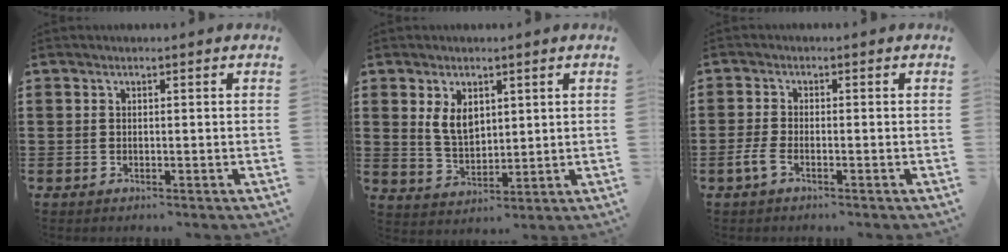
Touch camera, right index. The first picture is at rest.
{"total": 5.1, "force": [2.0, 3.2, 3.4], "torque": [-0.068, 0.006, 0.035]}
{"total": 2.5, "force": [-1.4, 0.8, 1.9], "torque": [-0.054, -0.008, -0.033]}